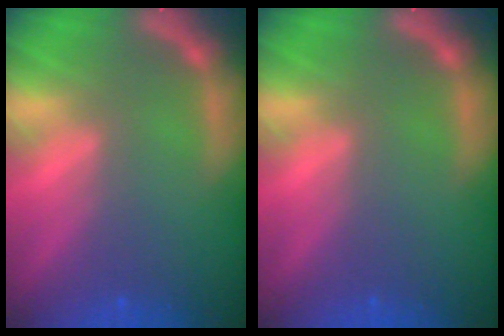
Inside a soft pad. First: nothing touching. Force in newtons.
{"total": 0.0}